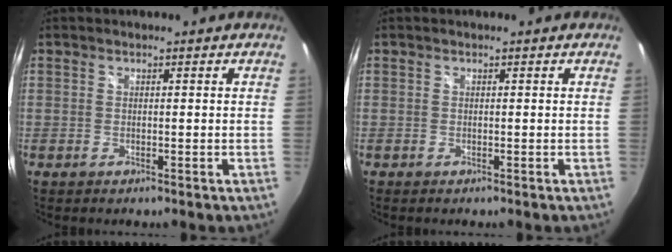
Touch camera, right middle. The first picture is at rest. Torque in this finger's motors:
{"motor_torque": [-0.06, 0.06, 0.00, 0.00]}